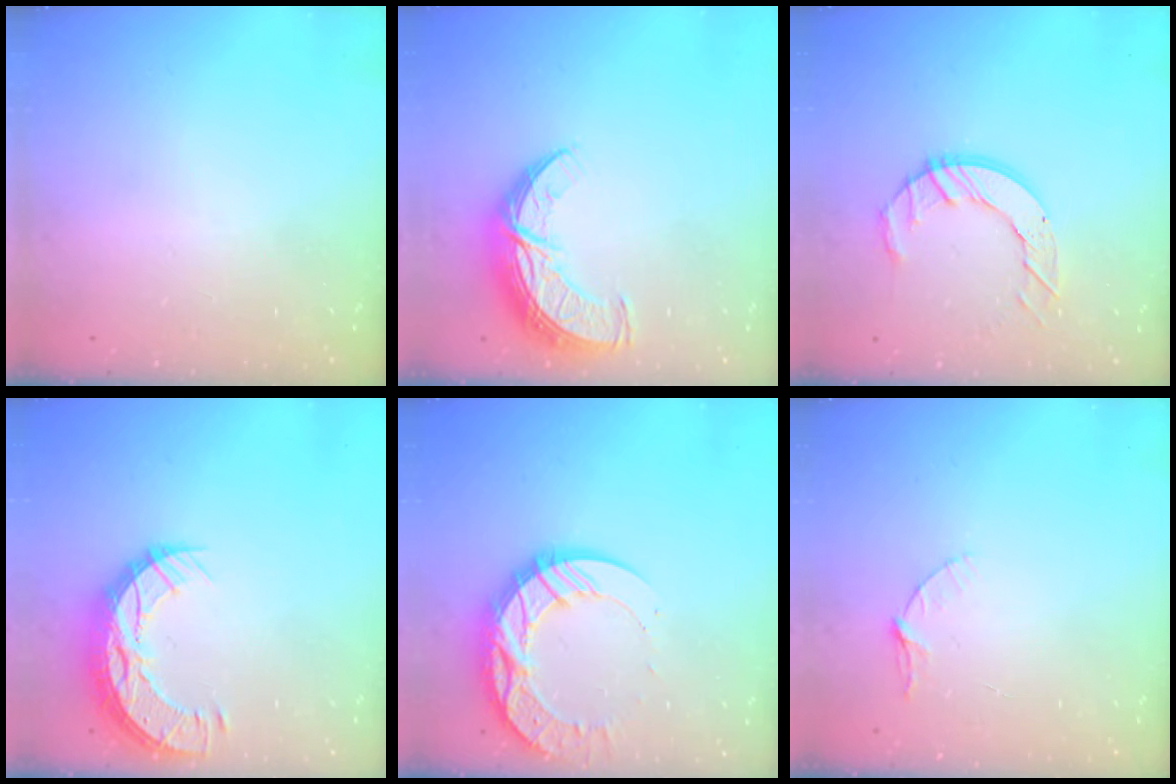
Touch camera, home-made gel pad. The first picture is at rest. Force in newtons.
{"total": 10.6, "press": 10.6, "slide": 0.9}
{"total": 9.1, "press": 9.1, "slide": 0.9}
{"total": 11.7, "press": 11.7, "slide": 0.8}
{"total": 14.6, "press": 14.5, "slide": 1.1}
{"total": 4.0, "press": 3.9, "slide": 0.4}